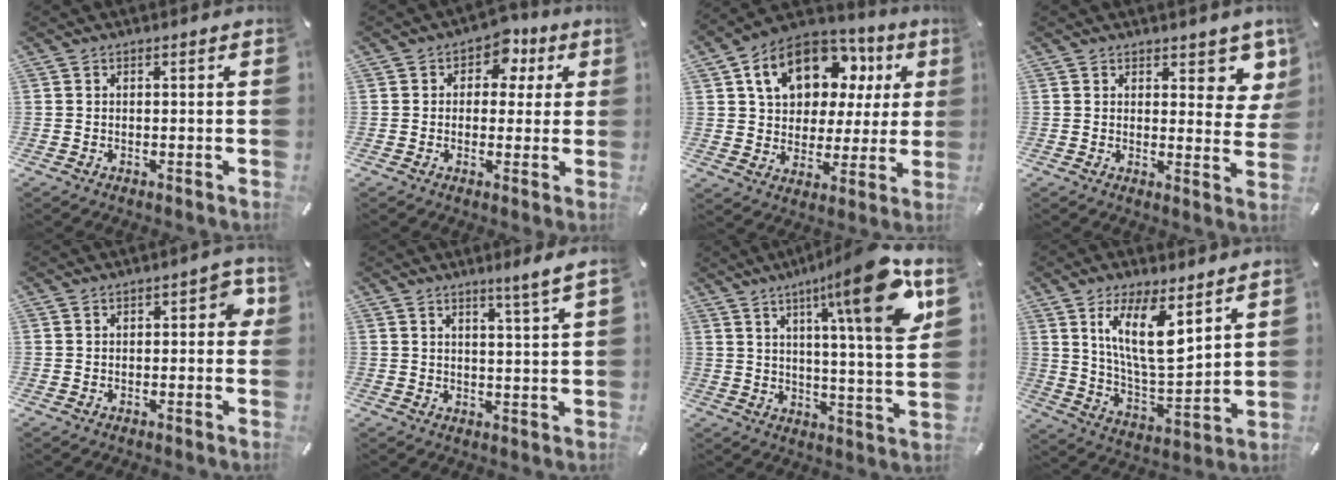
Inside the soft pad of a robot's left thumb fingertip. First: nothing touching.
{"total": 7.0, "force": [2.2, 5.4, 3.9], "torque": [-0.043, -0.006, 0.030]}
{"total": 16.3, "force": [7.5, 11.7, 8.5], "torque": [-0.160, -0.019, 0.140]}
{"total": 6.8, "force": [4.6, 3.8, 3.2], "torque": [-0.012, -0.038, 0.074]}
{"total": 4.0, "force": [0.3, 2.2, 3.3], "torque": [-0.049, 0.006, 0.001]}
{"total": 4.3, "force": [3.3, -0.7, 2.7], "torque": [-0.052, -0.019, 0.054]}
{"total": 19.8, "force": [9.8, 3.7, 16.8], "torque": [-0.243, -0.048, 0.135]}
{"total": 15.1, "force": [8.3, 5.1, 11.5], "torque": [-0.229, -0.035, 0.141]}